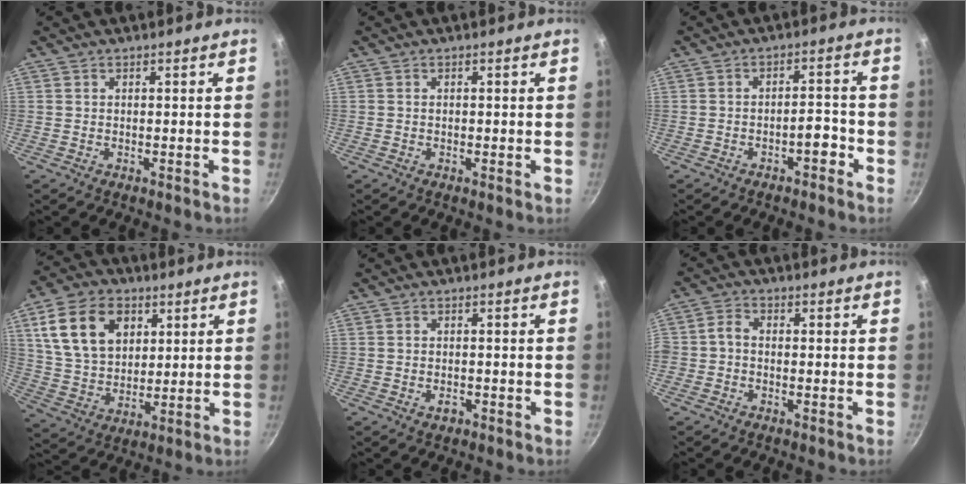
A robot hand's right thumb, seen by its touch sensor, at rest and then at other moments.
{"total": 0.5, "force": [-0.1, 0.3, 0.4], "torque": [-0.006, 0.000, -0.003]}
{"total": 3.7, "force": [-2.2, 1.5, 2.6], "torque": [-0.024, 0.029, -0.030]}
{"total": 15.8, "force": [5.6, 11.1, 9.8], "torque": [-0.157, -0.006, 0.107]}
{"total": 1.8, "force": [-0.9, 1.2, 1.1], "torque": [-0.016, 0.004, -0.014]}
{"total": 2.7, "force": [-1.0, 2.0, 1.5], "torque": [-0.034, 0.016, -0.030]}